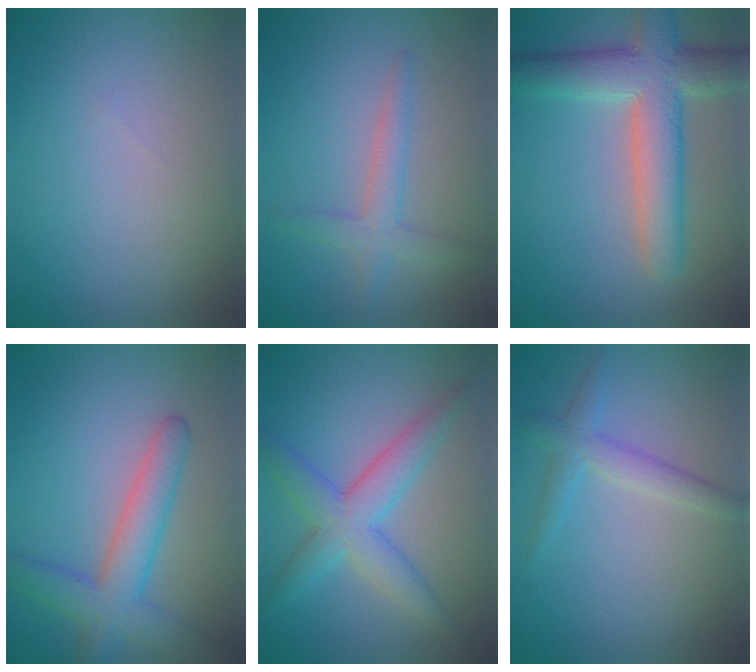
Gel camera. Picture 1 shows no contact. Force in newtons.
{"total": 2.5, "press": 2.5, "slide": 0.1}
{"total": 7.3, "press": 7.2, "slide": 0.8}
{"total": 5.1, "press": 5.1, "slide": 0.2}
{"total": 5.0, "press": 5.0, "slide": 0.2}
{"total": 2.4, "press": 2.4, "slide": 0.1}